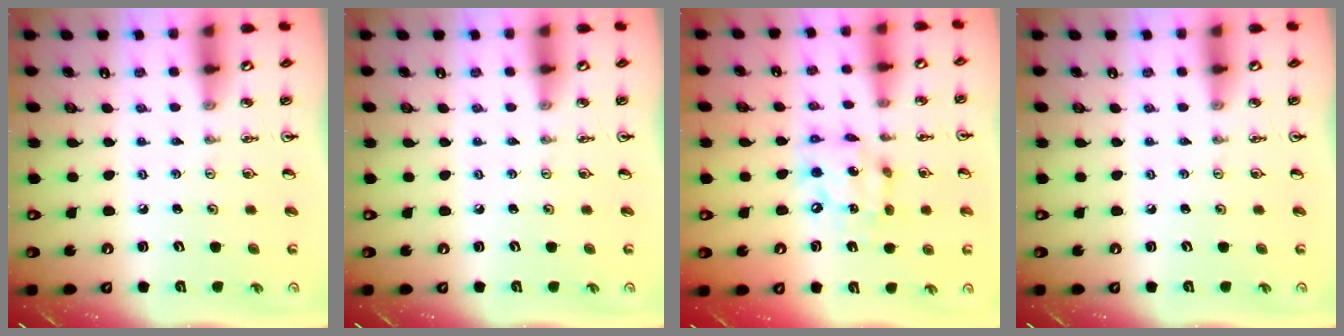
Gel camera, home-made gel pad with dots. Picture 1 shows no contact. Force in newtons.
{"total": 0.0}
{"total": 10.3, "press": 10.2, "slide": 1.2}
{"total": 0.0}